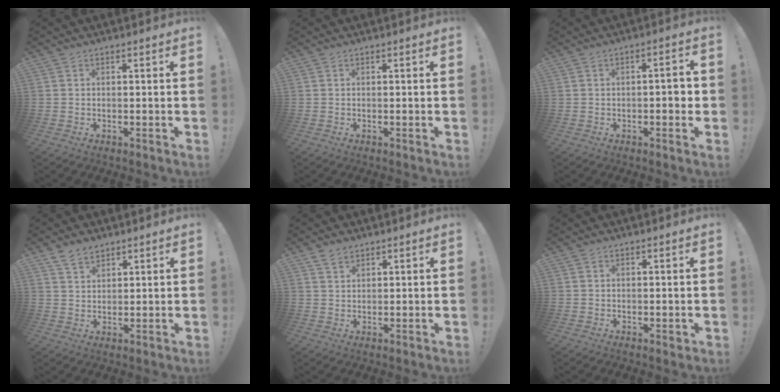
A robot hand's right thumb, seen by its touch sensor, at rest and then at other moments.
{"total": 0.0}
{"total": 4.2, "force": [-1.0, 1.3, 3.9], "torque": [-0.057, 0.009, -0.018]}
{"total": 5.0, "force": [3.9, 2.6, 1.8], "torque": [-0.031, -0.020, 0.073]}
{"total": 3.0, "force": [2.3, 1.5, 1.3], "torque": [-0.013, -0.013, 0.040]}
{"total": 0.8, "force": [0.3, 0.6, 0.5], "torque": [-0.003, -0.001, 0.004]}